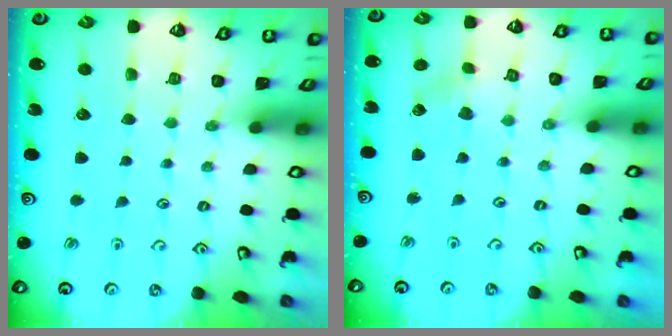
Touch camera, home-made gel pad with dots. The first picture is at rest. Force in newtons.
{"total": 2.5, "press": 2.5, "slide": 0.4}